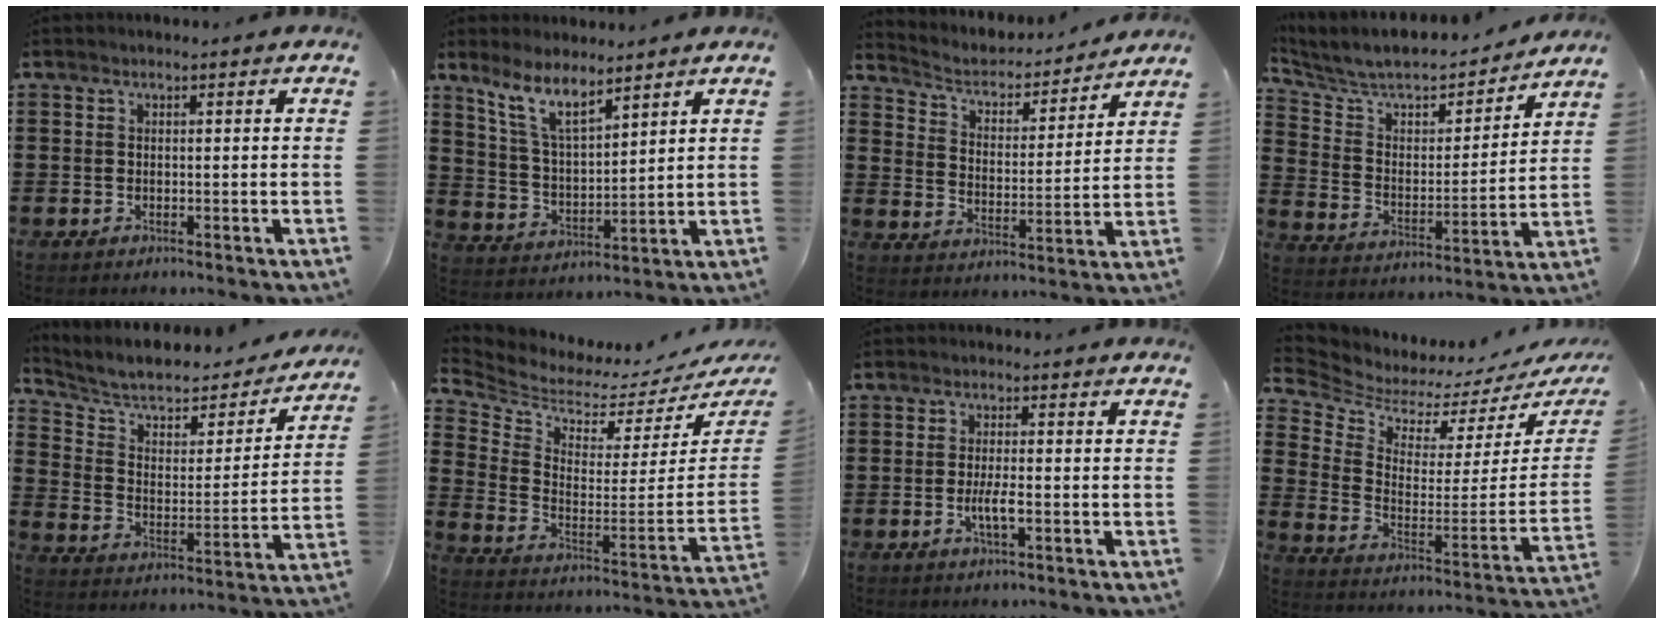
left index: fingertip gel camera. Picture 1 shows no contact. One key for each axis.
{"total": 8.1, "fx": 6.4, "fy": 2.1, "fz": 4.6, "tx": -0.109, "ty": -0.017, "tz": 0.117}
{"total": 3.6, "fx": 3.2, "fy": 1.3, "fz": 0.9, "tx": -0.040, "ty": -0.027, "tz": 0.046}
{"total": 6.3, "fx": 5.6, "fy": 2.3, "fz": 1.8, "tx": -0.068, "ty": -0.040, "tz": 0.091}
{"total": 6.2, "fx": 4.9, "fy": 2.7, "fz": 2.7, "tx": -0.077, "ty": -0.029, "tz": 0.080}
{"total": 3.1, "fx": 3.1, "fy": 0.3, "fz": 0.3, "tx": -0.033, "ty": -0.054, "tz": 0.044}
{"total": 3.4, "fx": -0.9, "fy": 0.6, "fz": 3.2, "tx": -0.061, "ty": -0.005, "tz": -0.018}
{"total": 4.4, "fx": 4.4, "fy": 0.7, "fz": 0.0, "tx": -0.036, "ty": -0.054, "tz": 0.071}